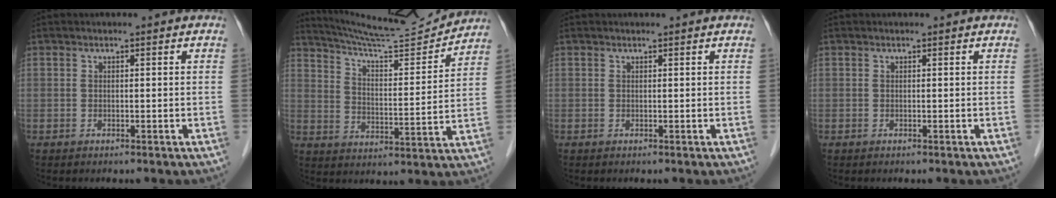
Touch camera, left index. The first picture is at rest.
{"total": 14.9, "force": [14.5, -0.3, 3.3], "torque": [-0.066, -0.014, 0.223]}
{"total": 0.6, "force": [0.6, 0.0, 0.1], "torque": [-0.002, 0.007, 0.010]}
{"total": 0.0}